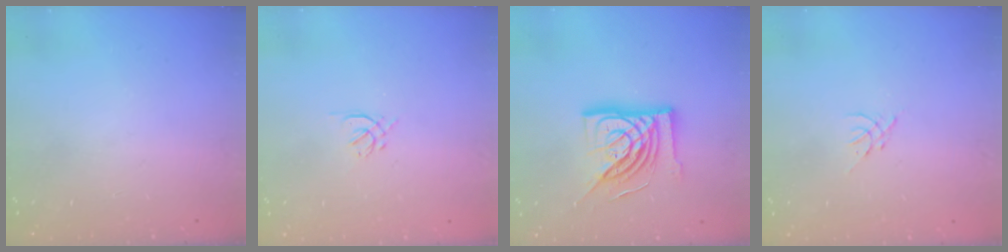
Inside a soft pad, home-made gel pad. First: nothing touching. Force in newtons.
{"total": 1.6, "press": 1.5, "slide": 0.6}
{"total": 15.7, "press": 15.7, "slide": 1.5}
{"total": 0.0}